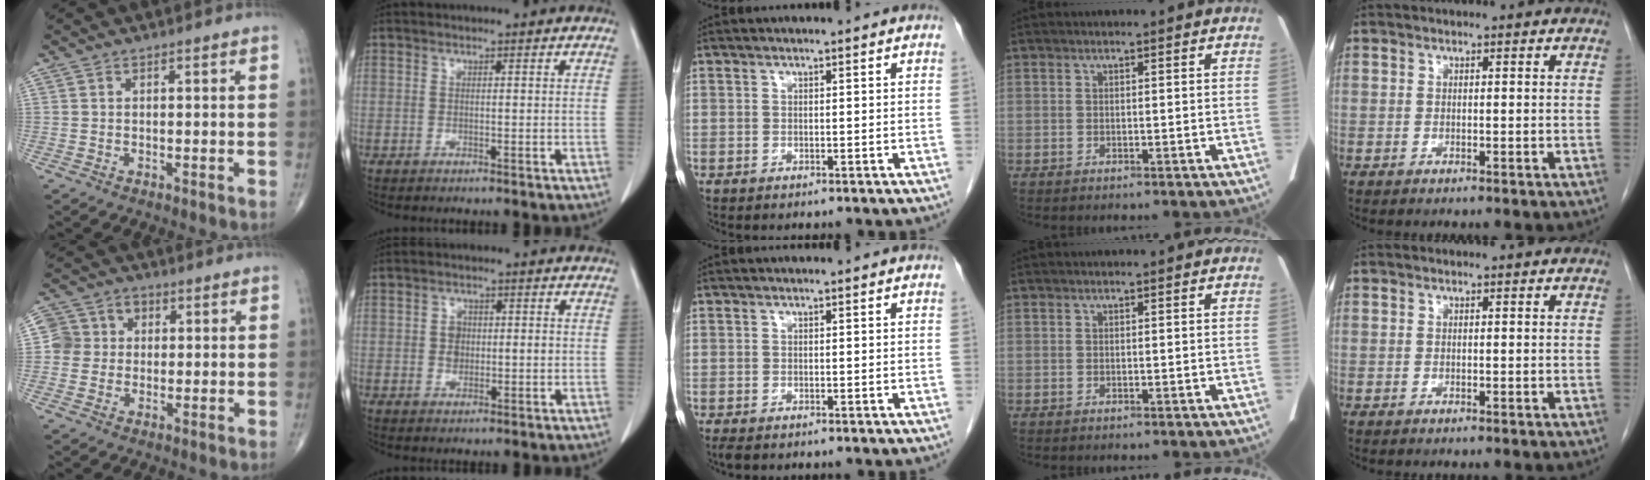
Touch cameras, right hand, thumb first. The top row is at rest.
{"thumb": {"total": 6.2, "force": [0.7, 6.0, 1.6], "torque": [0.001, 0.016, 0.004]}, "index": {"total": 3.2, "force": [0.0, 2.4, 2.2], "torque": [-0.034, 0.007, 0.004]}, "middle": {"total": 1.2, "force": [-1.0, 0.4, 0.6], "torque": [-0.015, -0.005, -0.015]}}